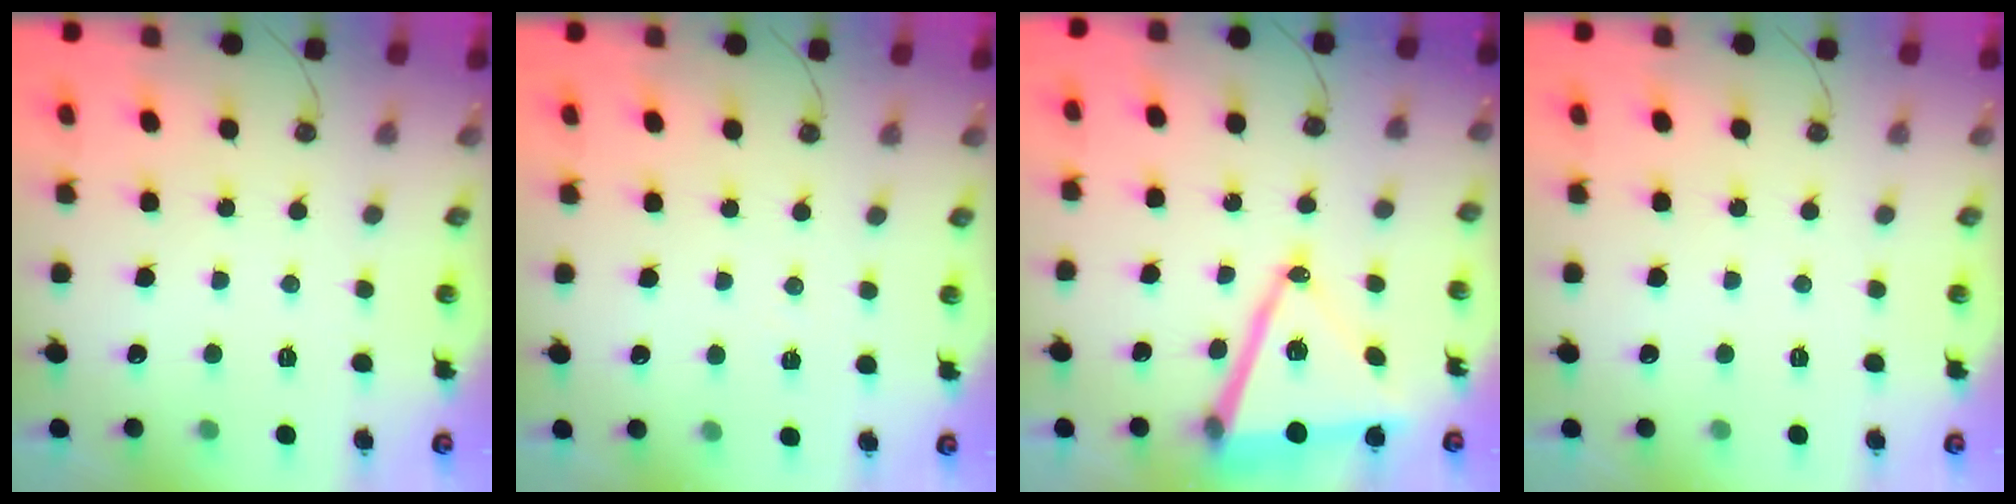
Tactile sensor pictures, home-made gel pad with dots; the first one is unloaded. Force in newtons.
{"total": 4.8, "press": 1.9, "slide": 4.4}
{"total": 16.6, "press": 16.2, "slide": 3.6}
{"total": 0.0}